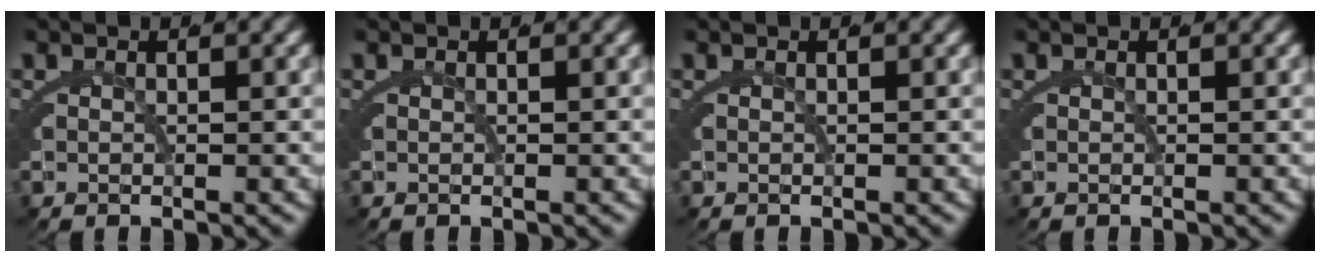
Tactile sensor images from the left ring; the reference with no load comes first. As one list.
[{"total": 0.0}, {"total": 0.0}, {"total": 0.0}]